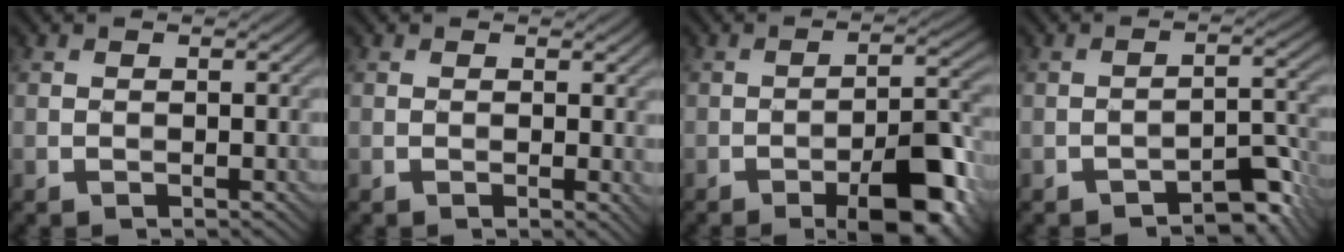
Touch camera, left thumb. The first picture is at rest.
{"total": 1.6, "force": [0.5, 1.0, 1.2], "torque": [-0.017, -0.001, 0.007]}
{"total": 9.2, "force": [-5.1, 2.7, 7.2], "torque": [-0.096, 0.010, -0.080]}
{"total": 4.8, "force": [-3.6, 1.7, 2.6], "torque": [-0.026, 0.016, -0.050]}